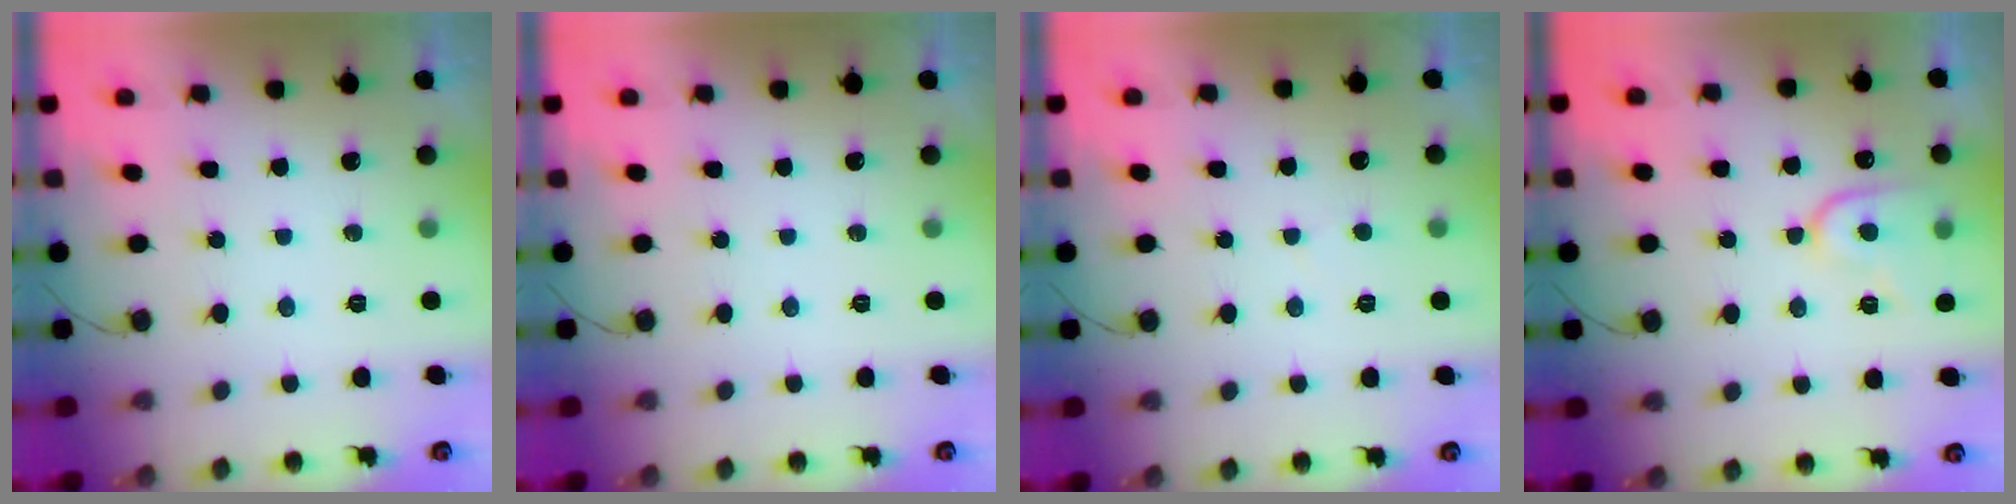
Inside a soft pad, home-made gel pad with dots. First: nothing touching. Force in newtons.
{"total": 0.0}
{"total": 2.3, "press": 2.3, "slide": 0.3}
{"total": 10.7, "press": 10.7, "slide": 0.7}